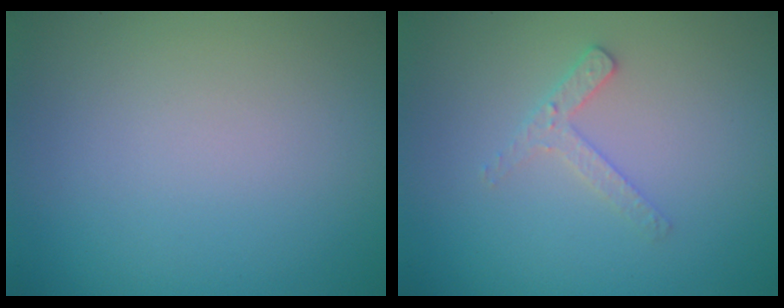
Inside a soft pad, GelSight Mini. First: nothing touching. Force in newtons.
{"total": 1.7, "press": 1.7, "slide": 0.3}